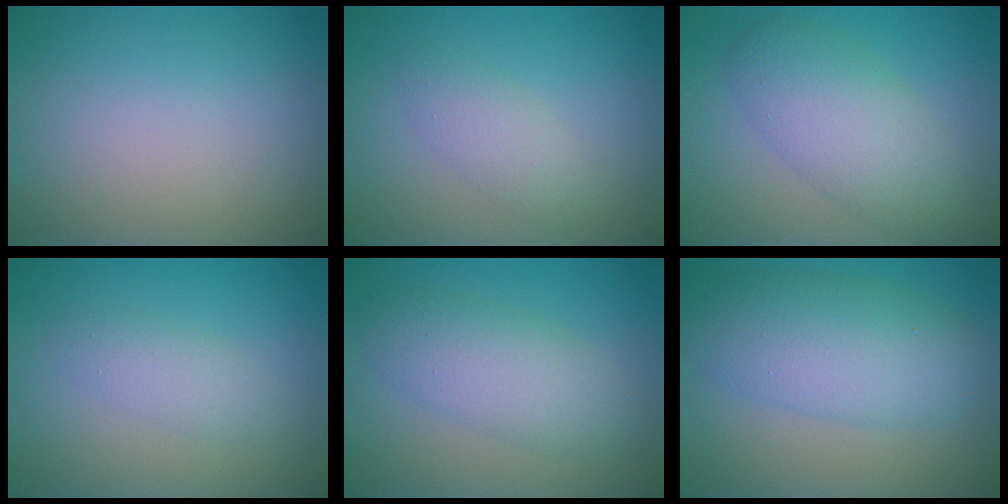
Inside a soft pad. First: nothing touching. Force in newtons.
{"total": 2.2, "press": 2.2, "slide": 0.0}
{"total": 5.4, "press": 5.3, "slide": 0.4}
{"total": 2.0, "press": 2.0, "slide": 0.2}
{"total": 4.5, "press": 4.5, "slide": 0.2}
{"total": 6.9, "press": 6.9, "slide": 0.1}